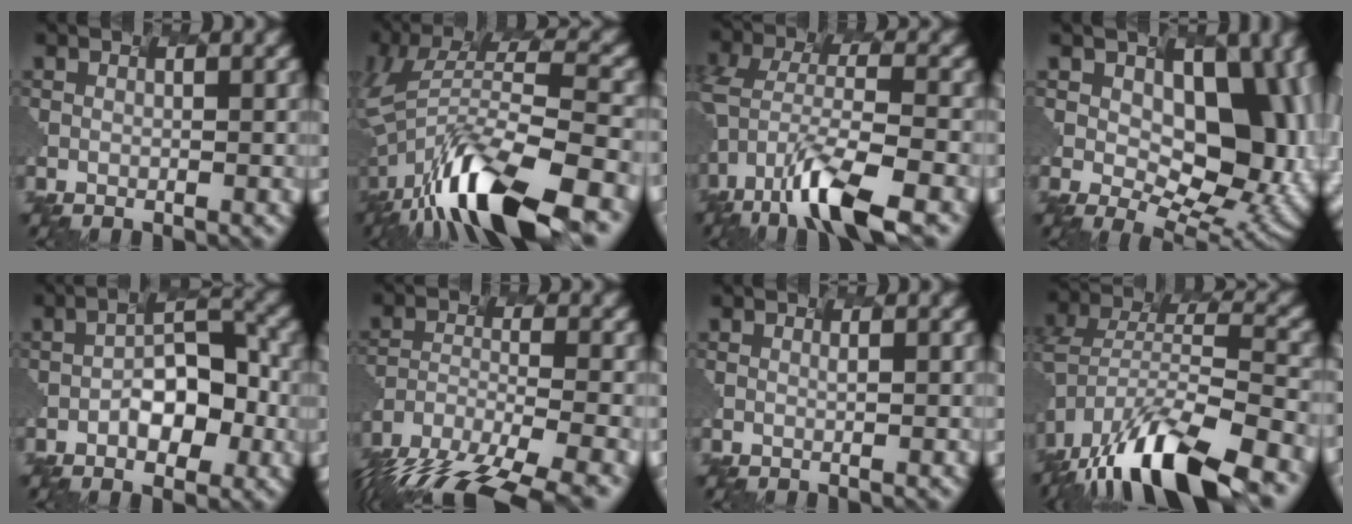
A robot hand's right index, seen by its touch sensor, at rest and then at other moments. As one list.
[{"total": 13.0, "force": [-7.8, 3.4, 9.8], "torque": [-0.206, 0.013, -0.131]}, {"total": 8.0, "force": [-5.6, 1.9, 5.4], "torque": [-0.115, 0.000, -0.101]}, {"total": 12.1, "force": [1.3, 7.5, 9.3], "torque": [-0.124, -0.012, 0.033]}, {"total": 4.9, "force": [-2.2, 2.3, 3.7], "torque": [-0.065, 0.012, -0.037]}, {"total": 12.1, "force": [-10.2, 3.5, 5.3], "torque": [-0.120, -0.027, -0.147]}, {"total": 0.0}, {"total": 12.8, "force": [-9.7, 3.9, 7.5], "torque": [-0.167, -0.001, -0.159]}]